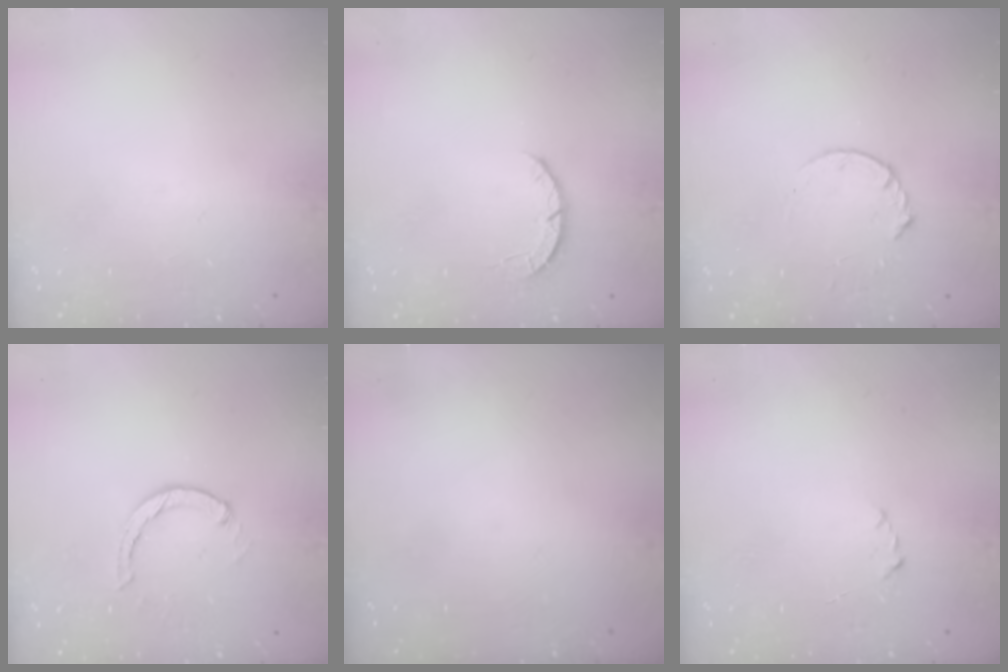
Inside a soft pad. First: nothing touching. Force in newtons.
{"total": 2.7, "press": 2.6, "slide": 0.4}
{"total": 4.2, "press": 4.2, "slide": 0.5}
{"total": 1.3, "press": 1.2, "slide": 0.3}
{"total": 0.0}
{"total": 2.2, "press": 2.1, "slide": 0.3}